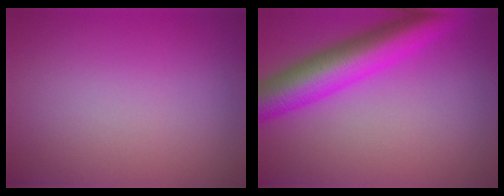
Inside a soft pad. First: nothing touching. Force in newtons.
{"total": 8.1, "press": 8.1, "slide": 0.4}